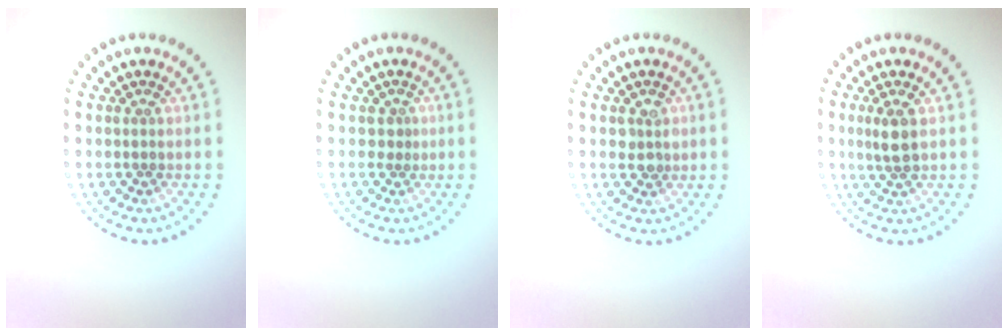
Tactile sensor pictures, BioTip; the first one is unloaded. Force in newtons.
{"total": 0.7, "press": 0.4, "slide": 0.6}
{"total": 1.8, "press": 1.8, "slide": 0.3}
{"total": 2.0, "press": 1.8, "slide": 0.8}